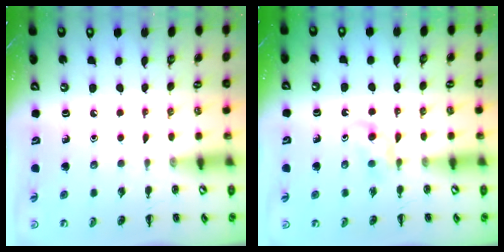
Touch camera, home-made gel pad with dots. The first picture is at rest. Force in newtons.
{"total": 2.9, "press": 2.6, "slide": 1.3}